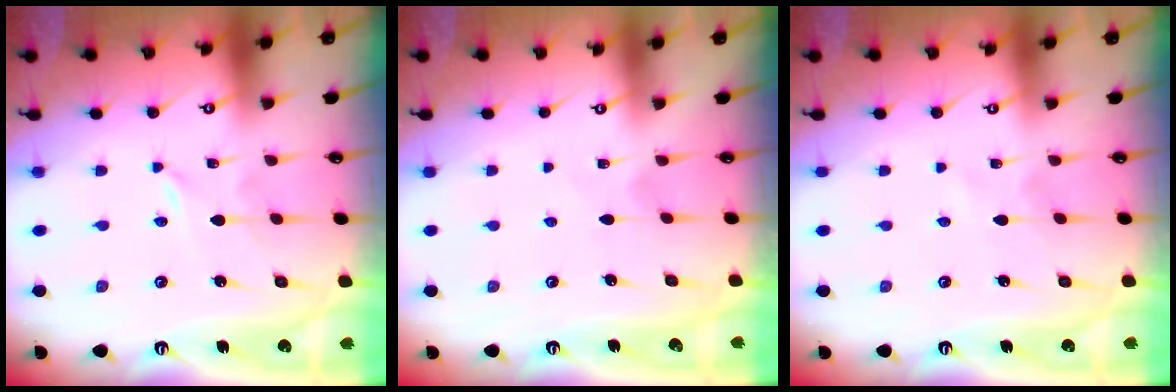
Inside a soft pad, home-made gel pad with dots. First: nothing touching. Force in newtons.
{"total": 2.6, "press": 2.6, "slide": 0.4}
{"total": 1.1, "press": 1.1, "slide": 0.2}